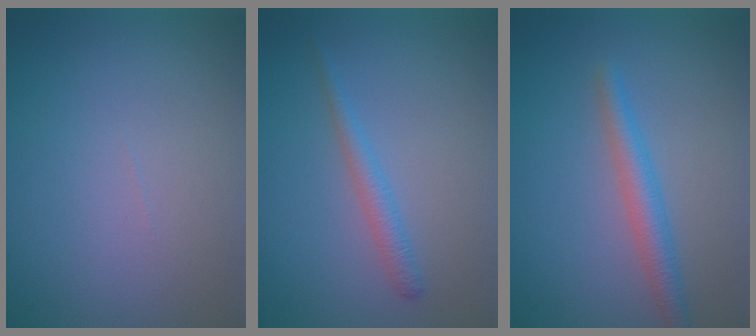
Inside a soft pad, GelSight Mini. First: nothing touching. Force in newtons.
{"total": 1.8, "press": 1.8, "slide": 0.0}
{"total": 2.8, "press": 2.8, "slide": 0.1}